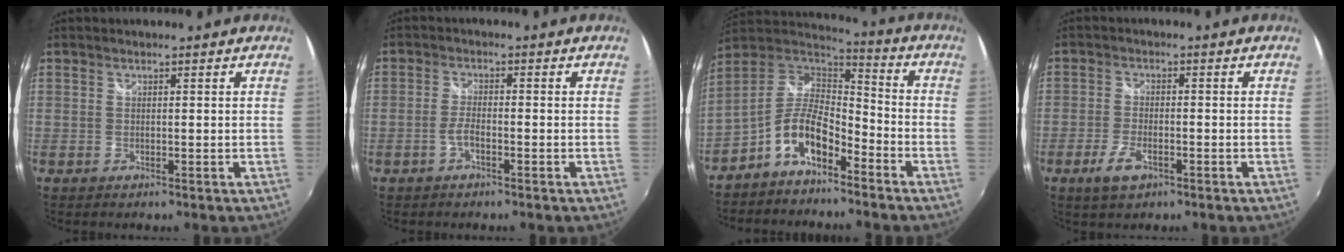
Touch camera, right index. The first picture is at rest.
{"total": 2.4, "force": [-1.5, 0.5, 1.7], "torque": [-0.045, 0.006, -0.033]}
{"total": 11.1, "force": [-6.2, 4.8, 7.8], "torque": [-0.166, 0.014, -0.115]}
{"total": 5.1, "force": [-2.9, 2.2, 3.6], "torque": [-0.086, -0.007, -0.053]}